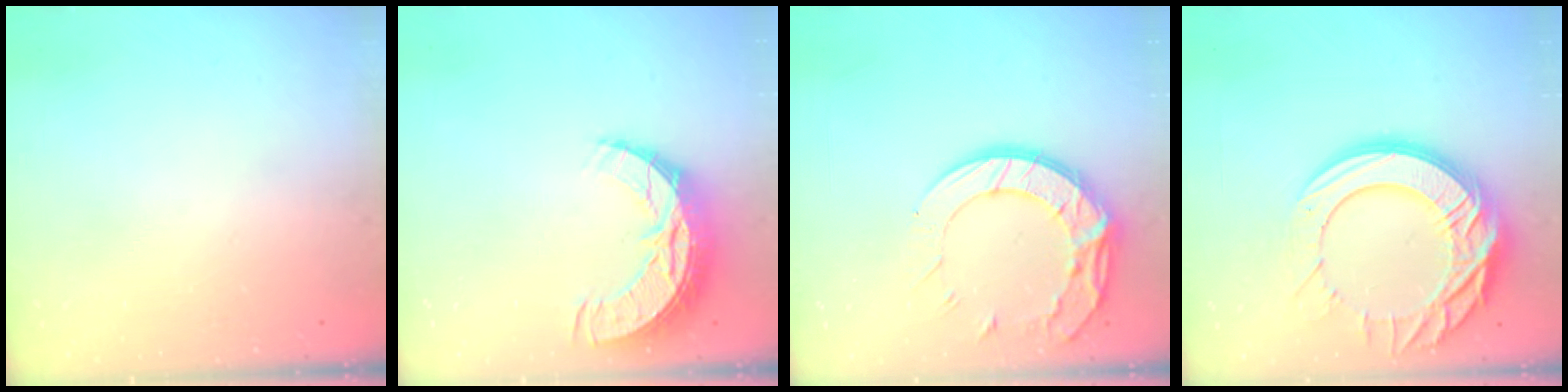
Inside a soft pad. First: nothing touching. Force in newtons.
{"total": 10.3, "press": 10.3, "slide": 0.9}
{"total": 14.4, "press": 14.3, "slide": 1.2}
{"total": 22.6, "press": 22.5, "slide": 2.2}